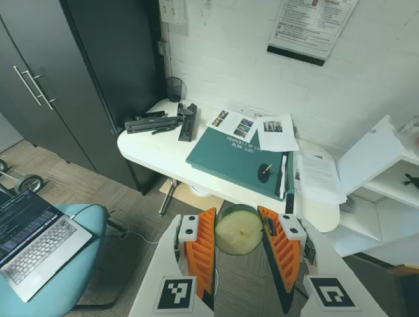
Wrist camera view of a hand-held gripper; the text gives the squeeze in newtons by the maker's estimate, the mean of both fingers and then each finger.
{"total": 10.1, "left": 10.2, "right": 9.9}